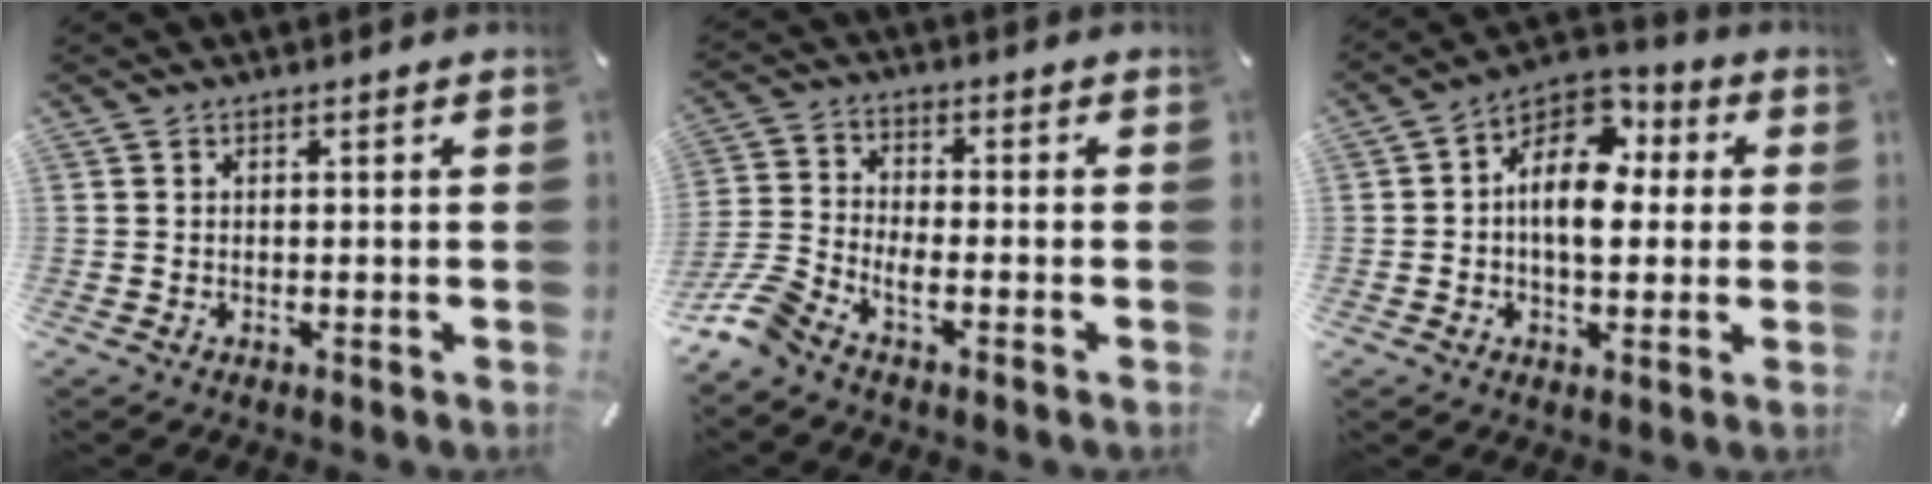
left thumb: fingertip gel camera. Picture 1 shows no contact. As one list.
[{"total": 7.4, "force": [-5.0, 3.3, 4.4], "torque": [-0.110, 0.002, -0.098]}, {"total": 12.7, "force": [1.2, 9.2, 8.7], "torque": [-0.144, -0.016, 0.018]}]